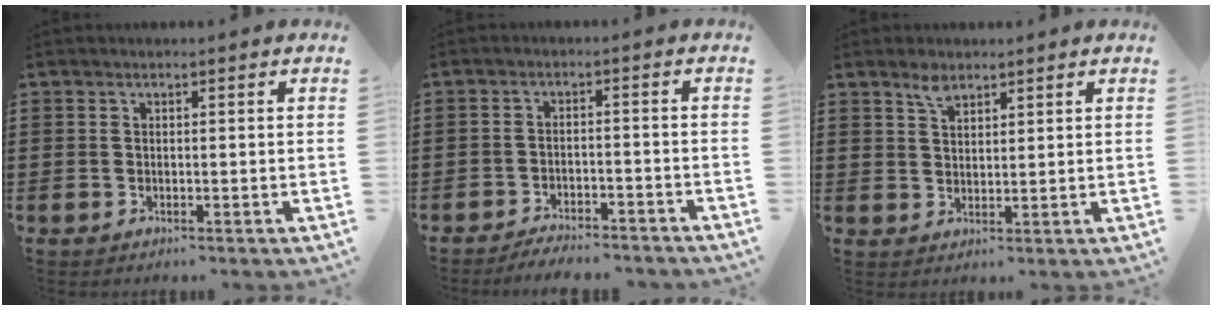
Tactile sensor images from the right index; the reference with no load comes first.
{"total": 3.2, "force": [-3.1, 0.3, 0.4], "torque": [-0.011, 0.003, -0.065]}
{"total": 2.7, "force": [2.1, 1.2, 1.1], "torque": [-0.020, -0.003, 0.039]}